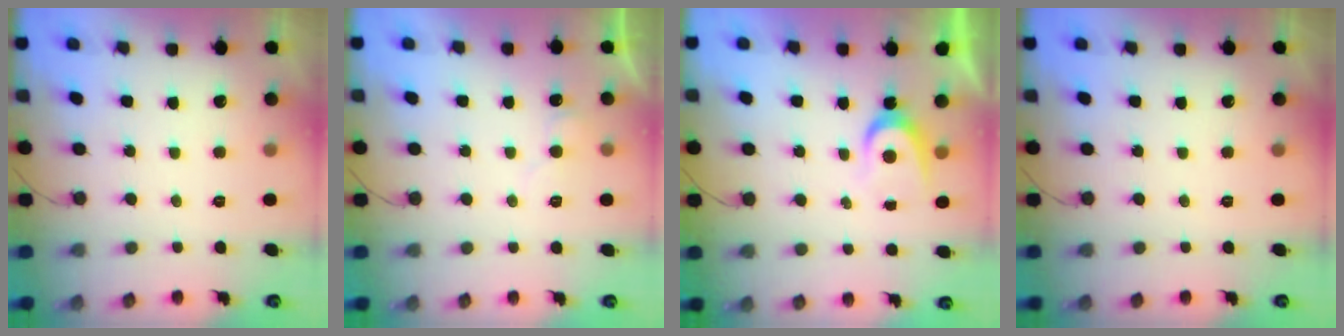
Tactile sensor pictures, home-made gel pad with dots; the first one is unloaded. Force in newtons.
{"total": 6.7, "press": 6.7, "slide": 0.5}
{"total": 5.2, "press": 5.2, "slide": 0.4}
{"total": 0.0}